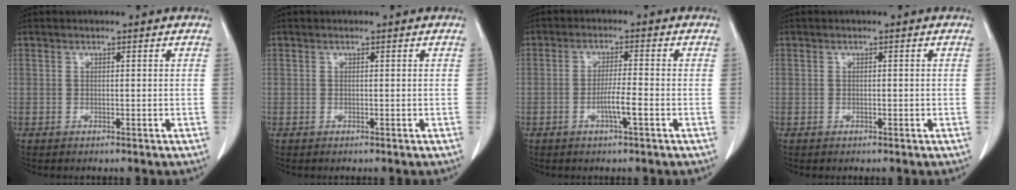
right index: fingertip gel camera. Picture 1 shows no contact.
{"total": 0.0}
{"total": 4.3, "force": [-1.6, 0.2, 4.0], "torque": [-0.073, -0.002, -0.030]}
{"total": 0.8, "force": [-0.2, 0.4, 0.7], "torque": [-0.017, 0.002, -0.001]}